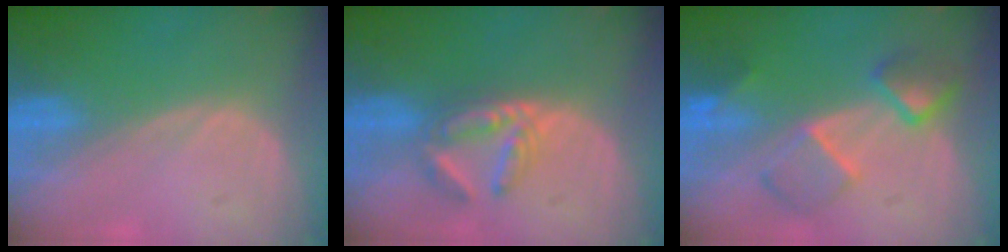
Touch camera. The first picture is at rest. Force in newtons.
{"total": 5.9, "press": 5.2, "slide": 2.8}
{"total": 6.6, "press": 6.6, "slide": 1.1}